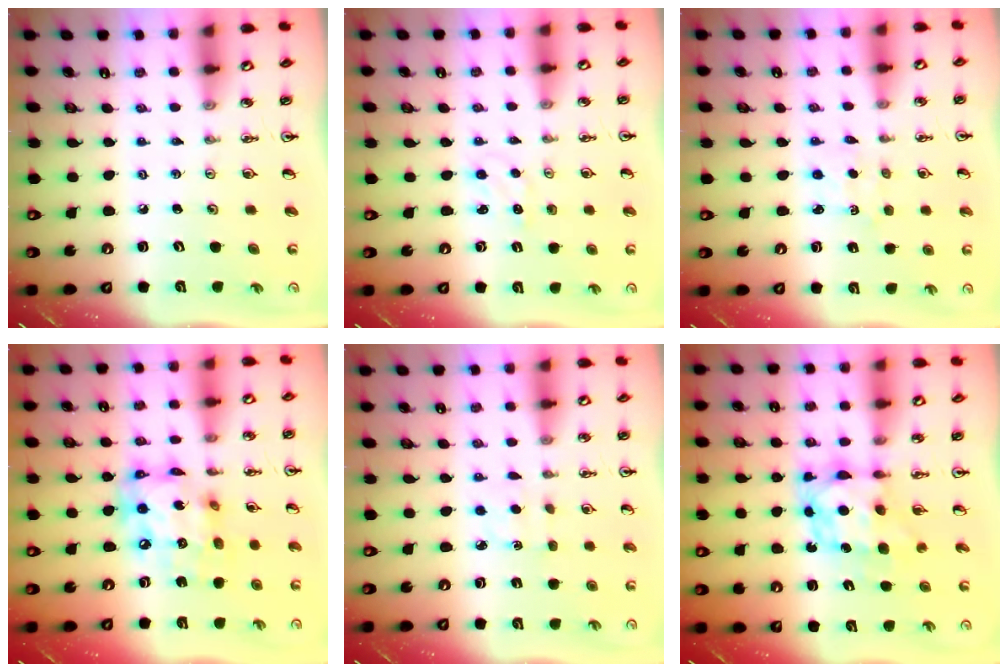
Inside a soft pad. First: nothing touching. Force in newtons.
{"total": 2.3, "press": 2.3, "slide": 0.2}
{"total": 1.5, "press": 1.5, "slide": 0.3}
{"total": 14.6, "press": 14.5, "slide": 1.2}
{"total": 2.9, "press": 2.9, "slide": 0.5}
{"total": 7.1, "press": 7.1, "slide": 0.6}